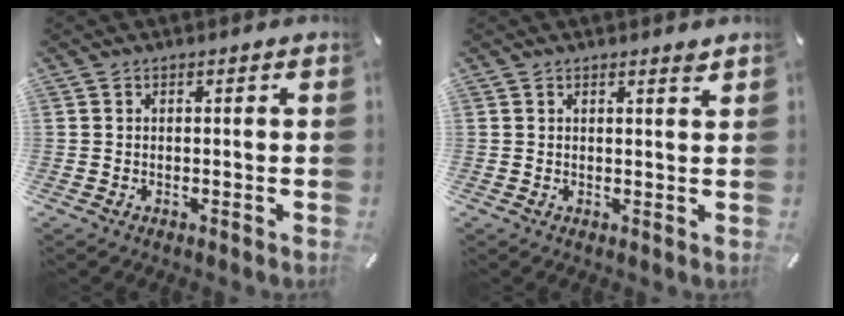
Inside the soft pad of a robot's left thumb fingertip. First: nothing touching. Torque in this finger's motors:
{"motor_torque": [0.33, -0.17, -0.06, -0.04, 0.04]}